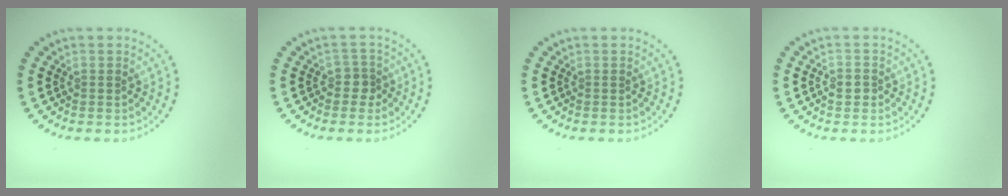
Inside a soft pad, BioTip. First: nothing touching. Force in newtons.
{"total": 1.5, "press": 1.2, "slide": 0.9}
{"total": 0.0}
{"total": 1.0, "press": 1.0, "slide": 0.1}